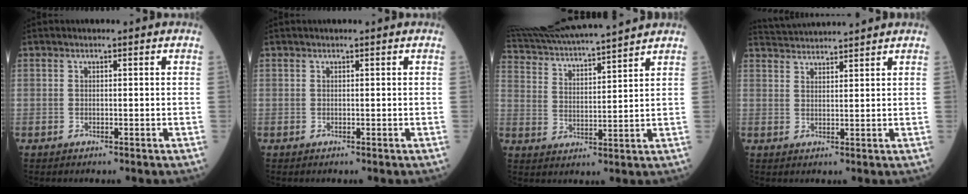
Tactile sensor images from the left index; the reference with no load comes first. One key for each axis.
{"total": 0.0}
{"total": 16.7, "fx": 15.5, "fy": -0.2, "fz": 6.2, "tx": -0.128, "ty": 0.012, "tz": 0.255}
{"total": 7.0, "fx": 6.8, "fy": -0.7, "fz": 1.2, "tx": -0.031, "ty": 0.031, "tz": 0.113}